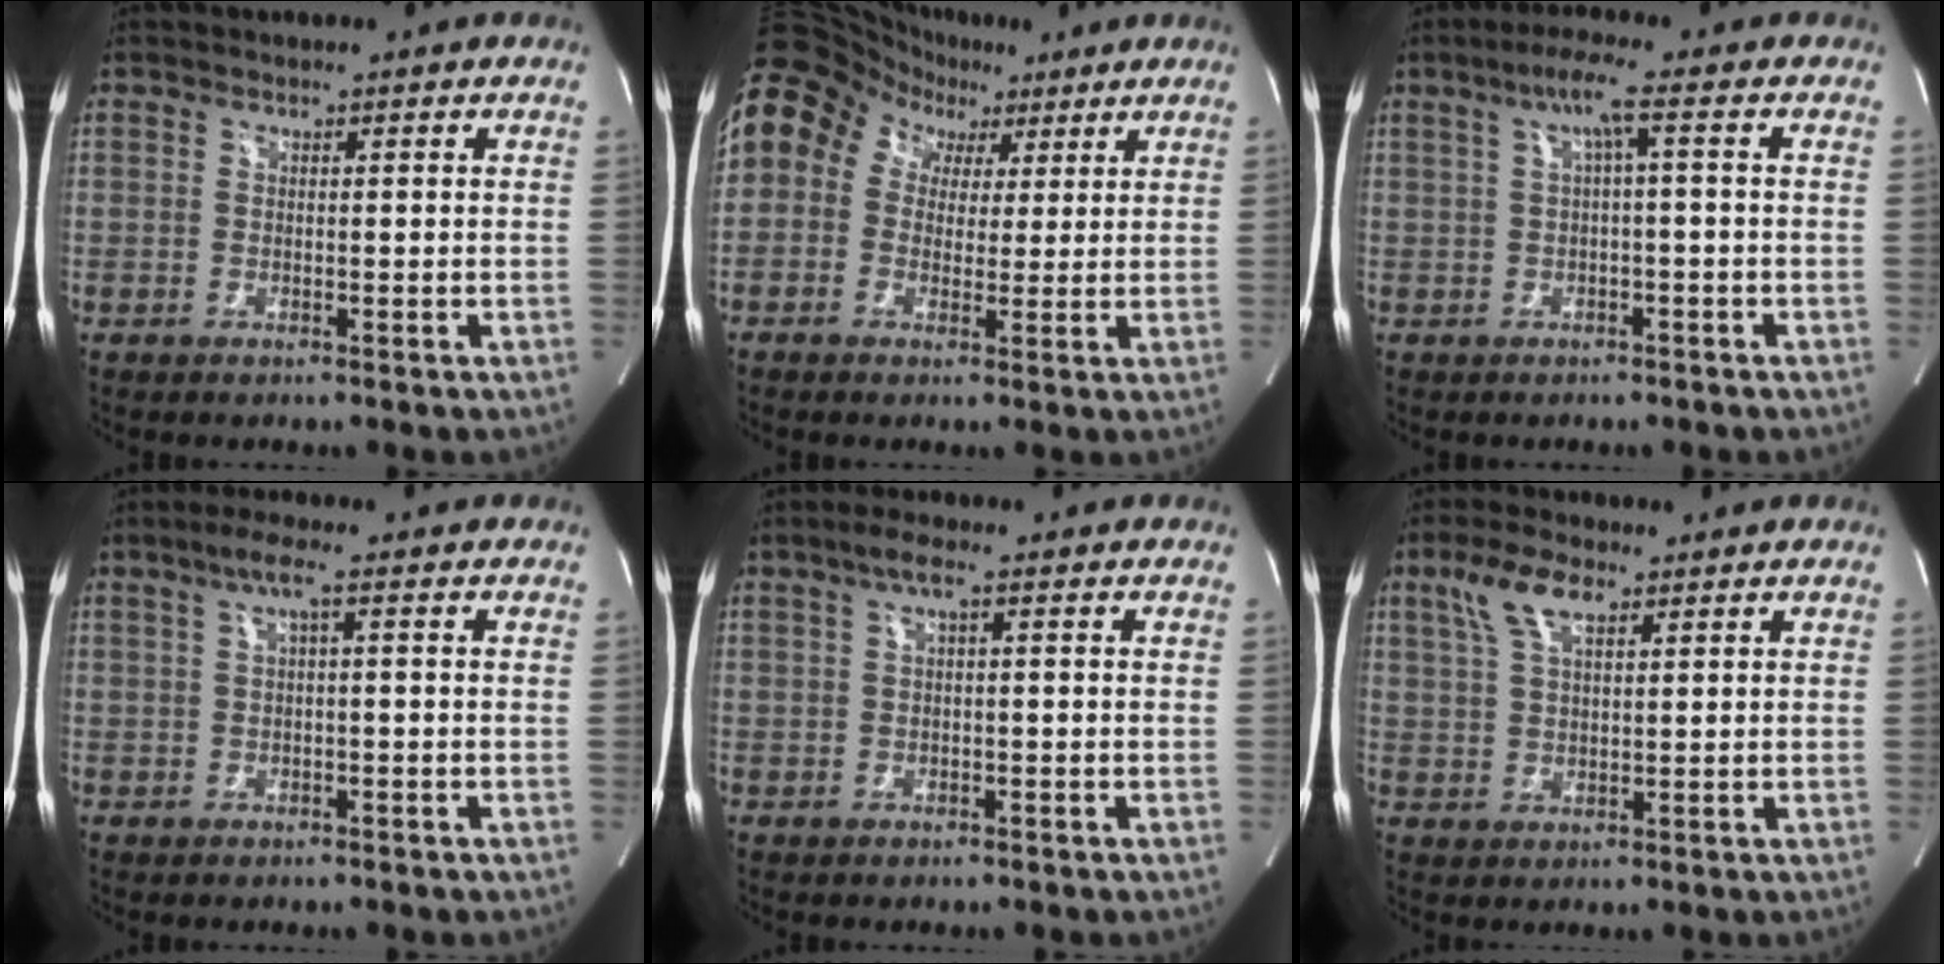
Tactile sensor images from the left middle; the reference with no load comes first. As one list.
[{"total": 12.1, "force": [5.1, 9.6, 5.4], "torque": [-0.102, 0.074, 0.084]}, {"total": 3.9, "force": [0.7, -0.5, 3.8], "torque": [-0.071, 0.015, 0.017]}, {"total": 2.8, "force": [0.9, -0.2, 2.6], "torque": [-0.054, 0.014, 0.019]}, {"total": 2.3, "force": [0.9, 0.1, 2.2], "torque": [-0.045, 0.013, 0.017]}, {"total": 5.7, "force": [3.2, 1.8, 4.4], "torque": [-0.100, 0.017, 0.066]}]